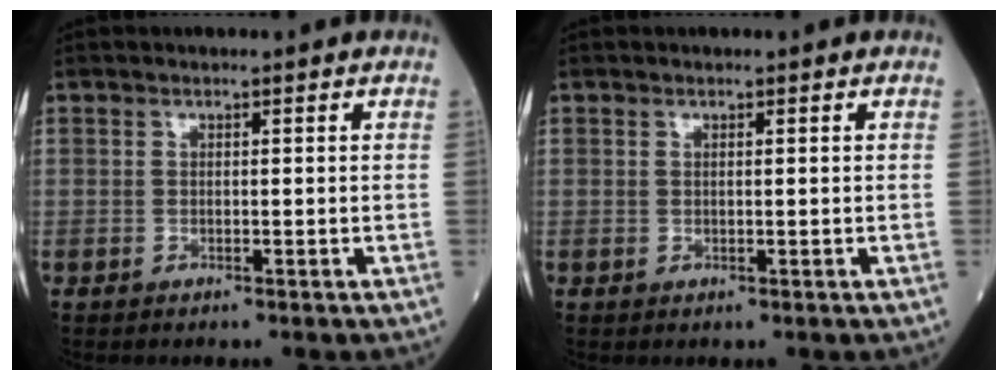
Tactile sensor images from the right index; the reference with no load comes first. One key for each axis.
{"total": 0.0}